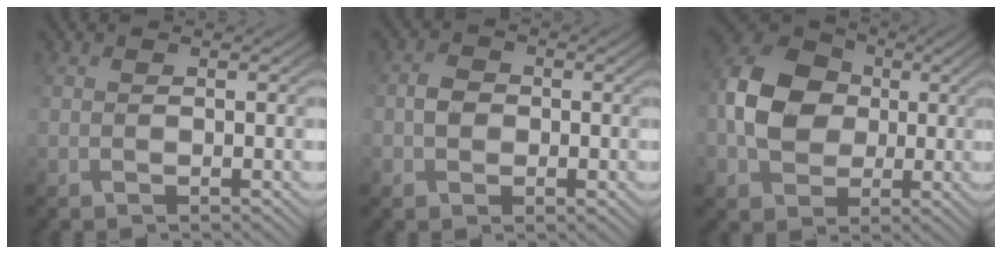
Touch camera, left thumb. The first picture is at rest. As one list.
[{"total": 2.1, "force": [-0.2, 2.0, 0.6], "torque": [-0.011, 0.008, -0.009]}, {"total": 8.9, "force": [0.4, 7.2, 5.1], "torque": [-0.121, 0.021, -0.007]}]